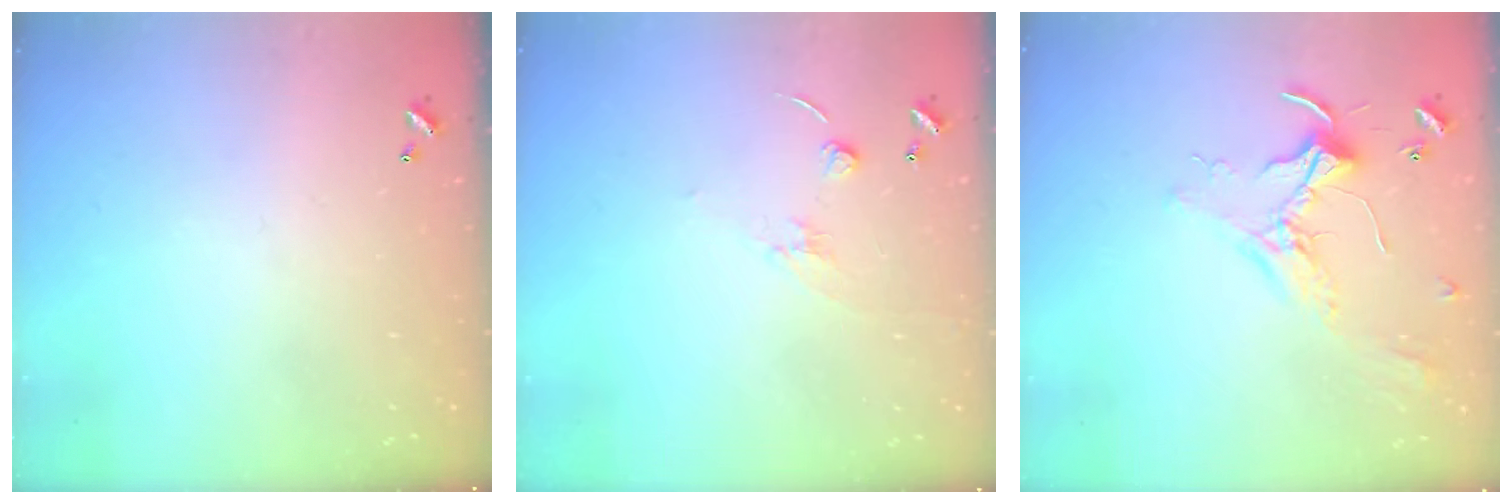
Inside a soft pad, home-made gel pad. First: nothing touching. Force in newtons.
{"total": 2.3, "press": 2.3, "slide": 0.5}
{"total": 2.5, "press": 2.5, "slide": 0.5}